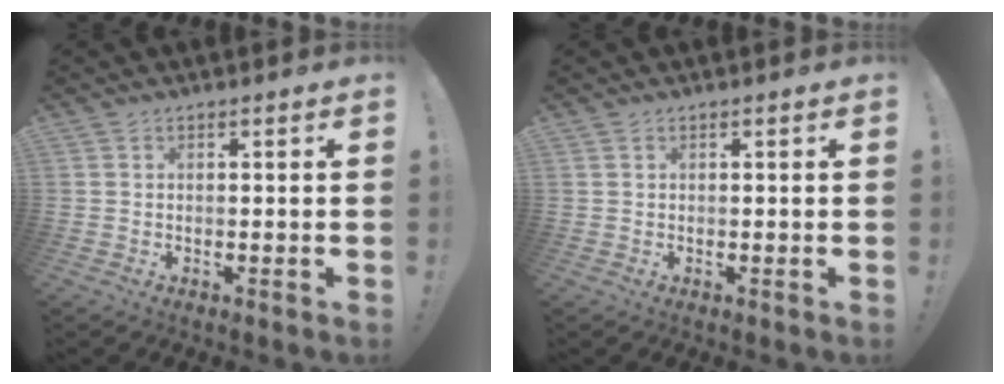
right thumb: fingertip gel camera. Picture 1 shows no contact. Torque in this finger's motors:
{"motor_torque": [0.17, -0.31, 0.11, 0.00, 0.00]}